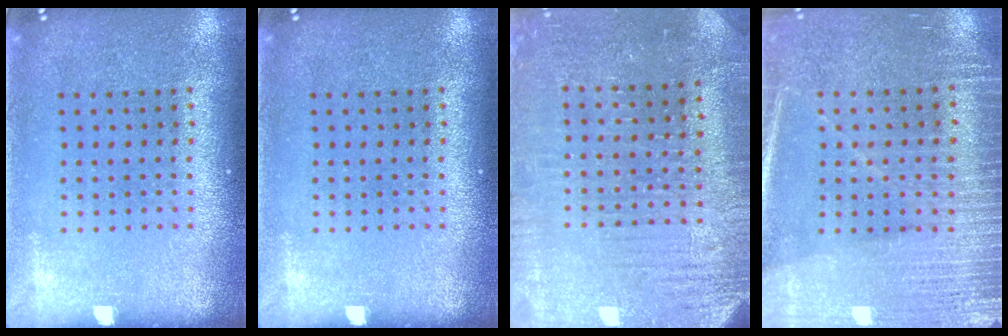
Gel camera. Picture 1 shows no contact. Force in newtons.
{"total": 0.0}
{"total": 3.1, "press": 3.1, "slide": 0.3}
{"total": 3.3, "press": 3.0, "slide": 1.3}